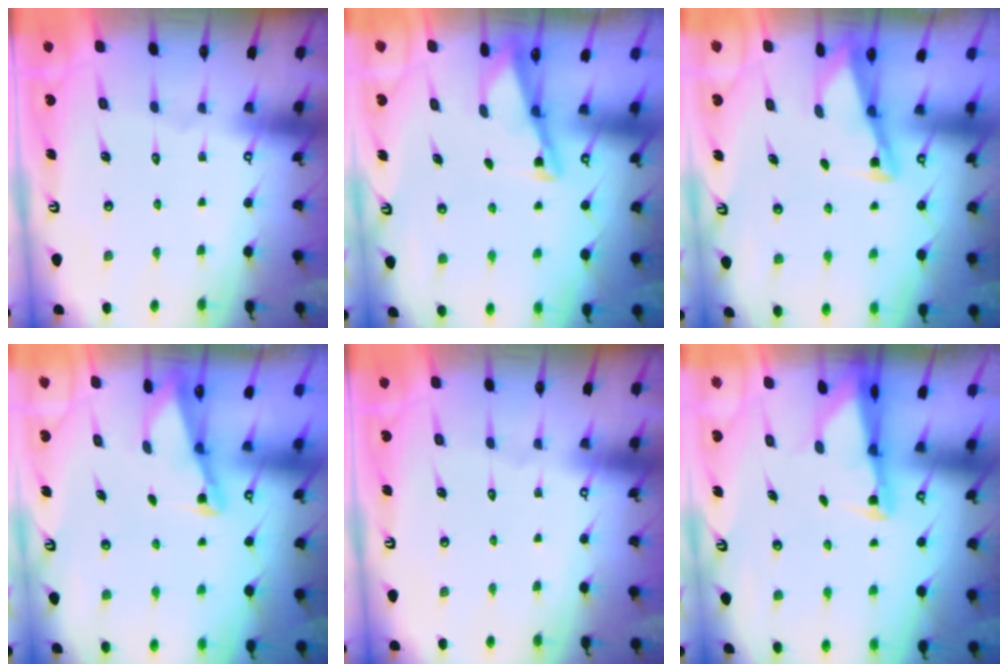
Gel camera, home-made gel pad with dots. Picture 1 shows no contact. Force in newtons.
{"total": 2.9, "press": 2.9, "slide": 0.3}
{"total": 2.9, "press": 2.9, "slide": 0.4}
{"total": 2.1, "press": 2.0, "slide": 0.3}
{"total": 0.0}
{"total": 2.4, "press": 2.3, "slide": 0.5}